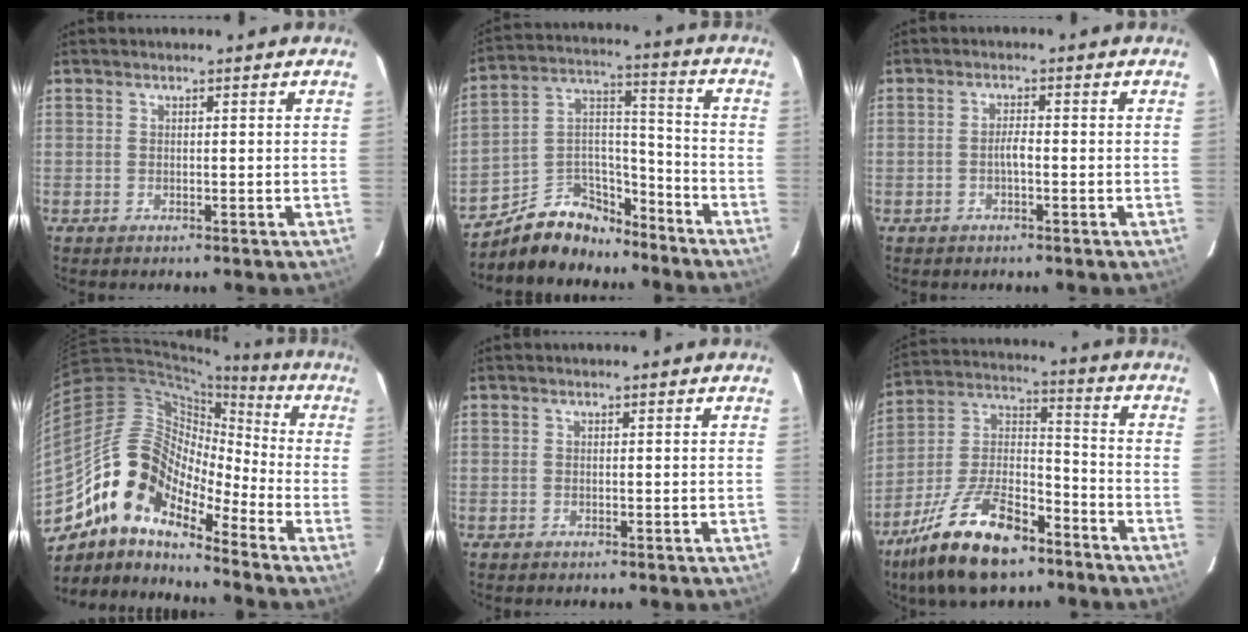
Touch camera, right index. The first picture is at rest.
{"total": 13.3, "force": [-10.5, 6.9, 4.3], "torque": [-0.088, 0.063, -0.170]}
{"total": 1.8, "force": [-0.7, 0.4, 1.6], "torque": [-0.030, 0.007, -0.014]}
{"total": 14.3, "force": [-10.3, 6.2, 7.9], "torque": [-0.128, 0.014, -0.212]}
{"total": 0.0}
{"total": 19.7, "force": [-12.8, 8.4, 12.5], "torque": [-0.254, 0.000, -0.224]}